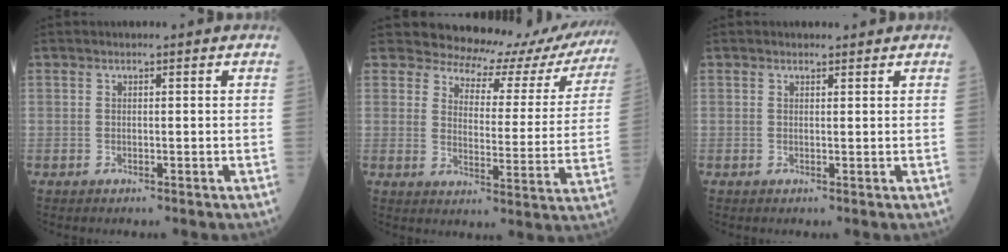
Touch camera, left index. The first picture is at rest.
{"total": 15.8, "force": [15.1, 4.2, 2.1], "torque": [-0.003, -0.063, 0.156]}
{"total": 1.1, "force": [1.0, 0.3, 0.0], "torque": [-0.010, 0.000, 0.014]}